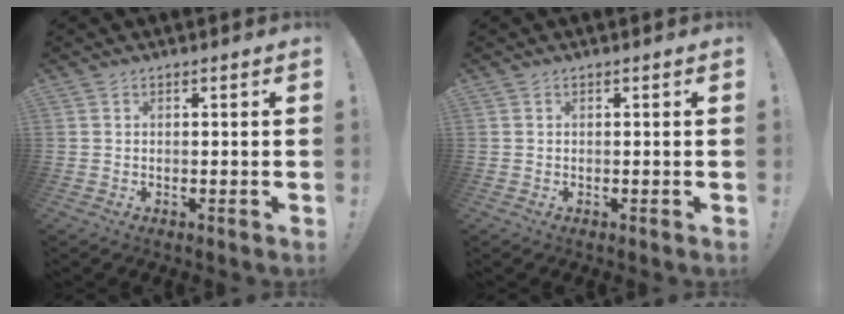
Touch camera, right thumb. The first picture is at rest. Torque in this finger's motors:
{"motor_torque": [-0.02, 0.21, 0.13, -0.06, 0.01]}